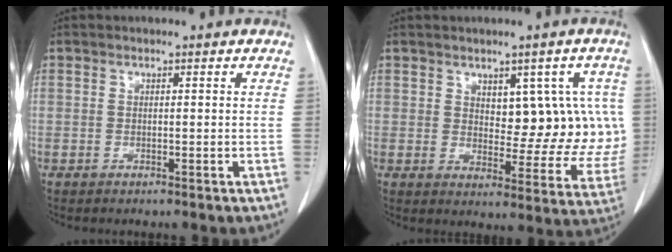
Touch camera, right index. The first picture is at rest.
{"total": 10.1, "force": [2.6, 5.7, 8.0], "torque": [-0.076, 0.012, 0.044]}